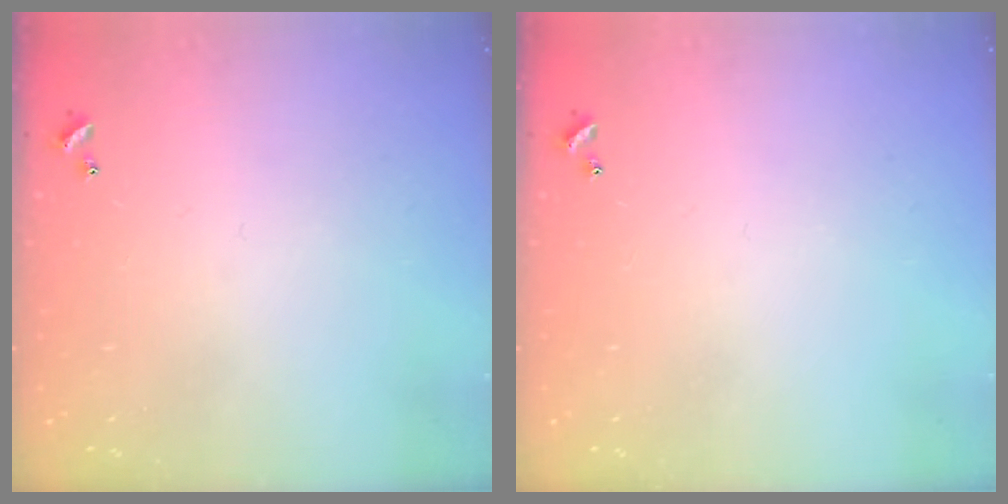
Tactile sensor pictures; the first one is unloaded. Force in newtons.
{"total": 0.0}